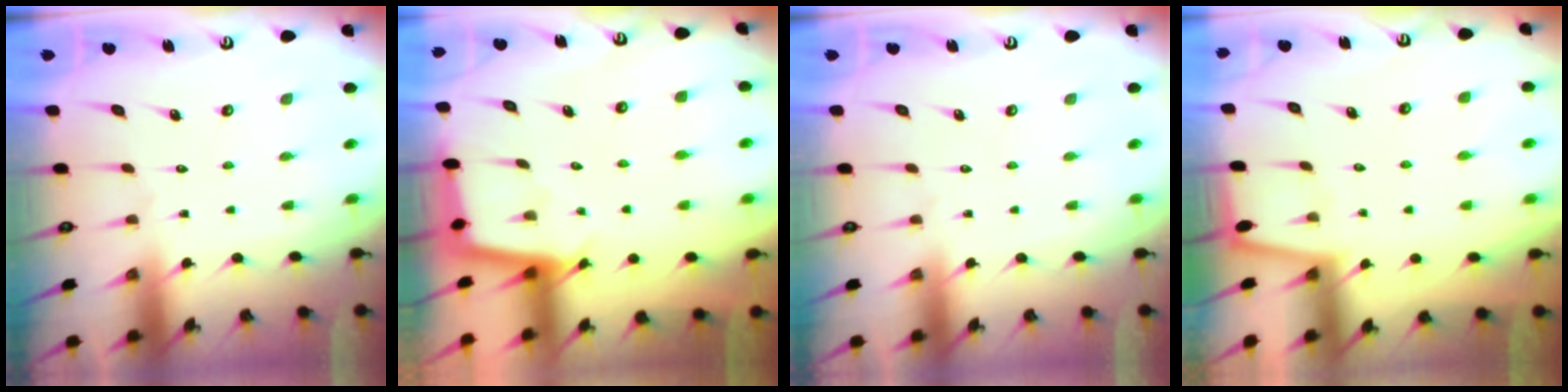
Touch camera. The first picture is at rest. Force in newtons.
{"total": 2.5, "press": 2.5, "slide": 0.2}
{"total": 0.0}
{"total": 1.1, "press": 1.1, "slide": 0.1}